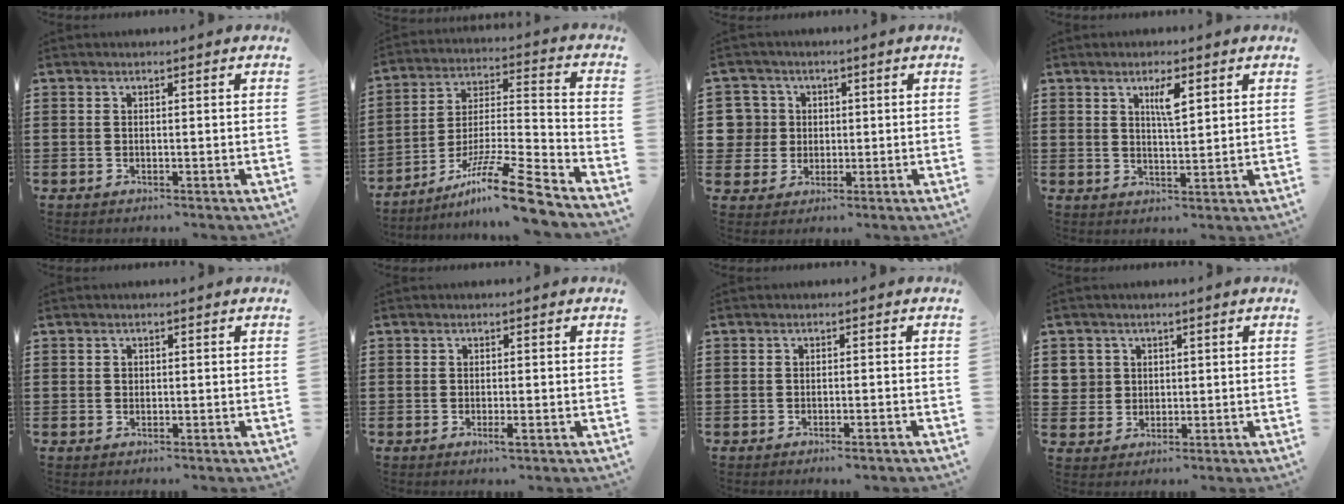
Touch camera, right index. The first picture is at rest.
{"total": 13.6, "force": [-10.3, 0.8, 8.9], "torque": [-0.143, 0.027, -0.190]}
{"total": 5.5, "force": [0.7, 5.4, 0.7], "torque": [-0.049, 0.015, 0.012]}
{"total": 3.9, "force": [1.9, 1.0, 3.3], "torque": [-0.055, 0.000, 0.028]}
{"total": 0.6, "force": [0.2, 0.5, 0.2], "torque": [-0.006, 0.003, 0.004]}
{"total": 1.4, "force": [-0.6, 0.0, 1.2], "torque": [-0.021, -0.004, -0.010]}
{"total": 0.8, "force": [-0.6, -0.1, 0.5], "torque": [-0.011, -0.003, -0.013]}
{"total": 3.4, "force": [1.0, 3.2, 0.3], "torque": [-0.023, 0.012, 0.019]}